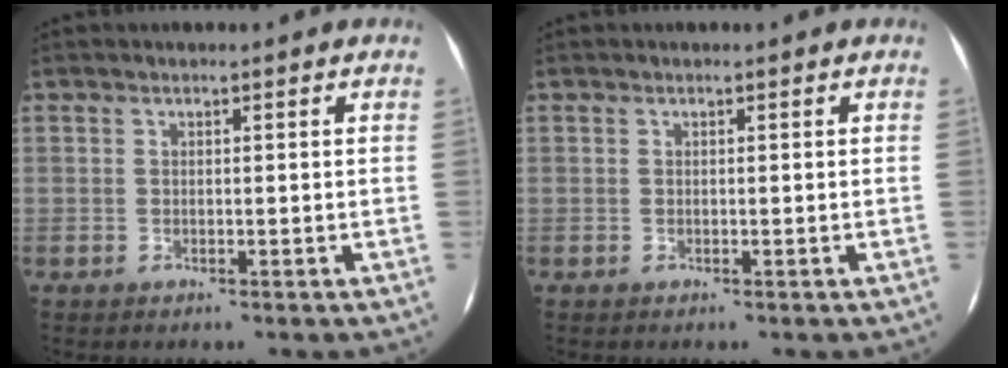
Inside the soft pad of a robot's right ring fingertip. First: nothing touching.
{"total": 0.0}